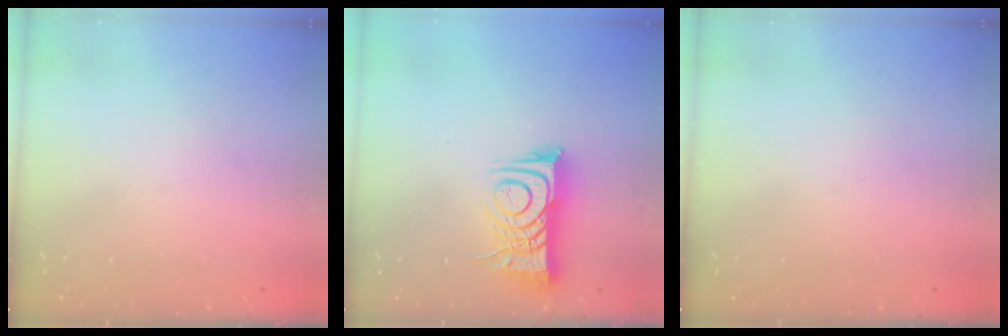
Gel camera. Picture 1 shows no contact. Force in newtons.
{"total": 10.6, "press": 10.5, "slide": 1.1}
{"total": 0.0}